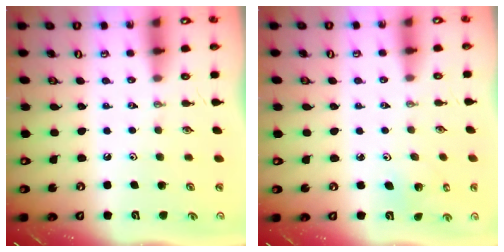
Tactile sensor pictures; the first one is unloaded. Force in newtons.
{"total": 2.3, "press": 2.3, "slide": 0.2}